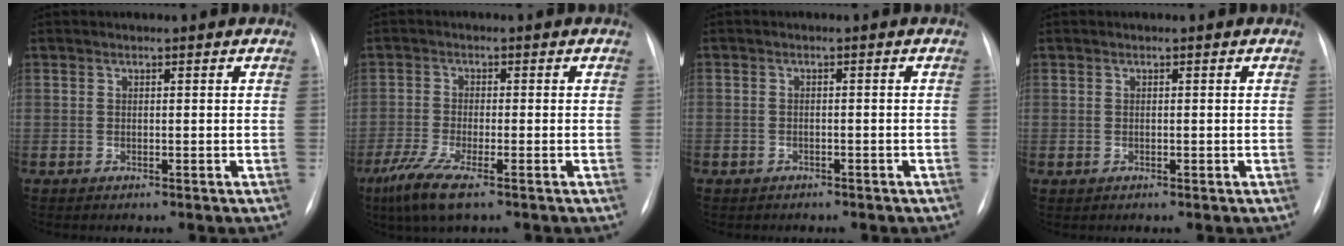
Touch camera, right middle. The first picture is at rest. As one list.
[{"total": 6.2, "force": [-3.9, 0.9, 4.8], "torque": [-0.109, -0.019, -0.074]}, {"total": 2.5, "force": [-2.0, 1.3, 0.6], "torque": [-0.015, 0.004, -0.018]}, {"total": 0.0}]